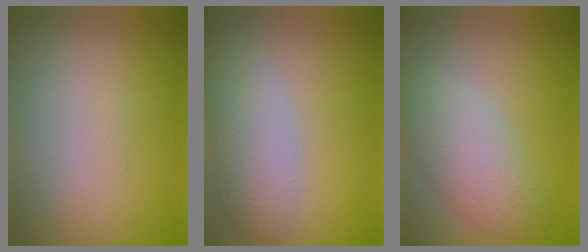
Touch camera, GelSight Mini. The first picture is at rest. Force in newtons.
{"total": 3.8, "press": 3.8, "slide": 0.3}
{"total": 4.9, "press": 4.9, "slide": 0.4}